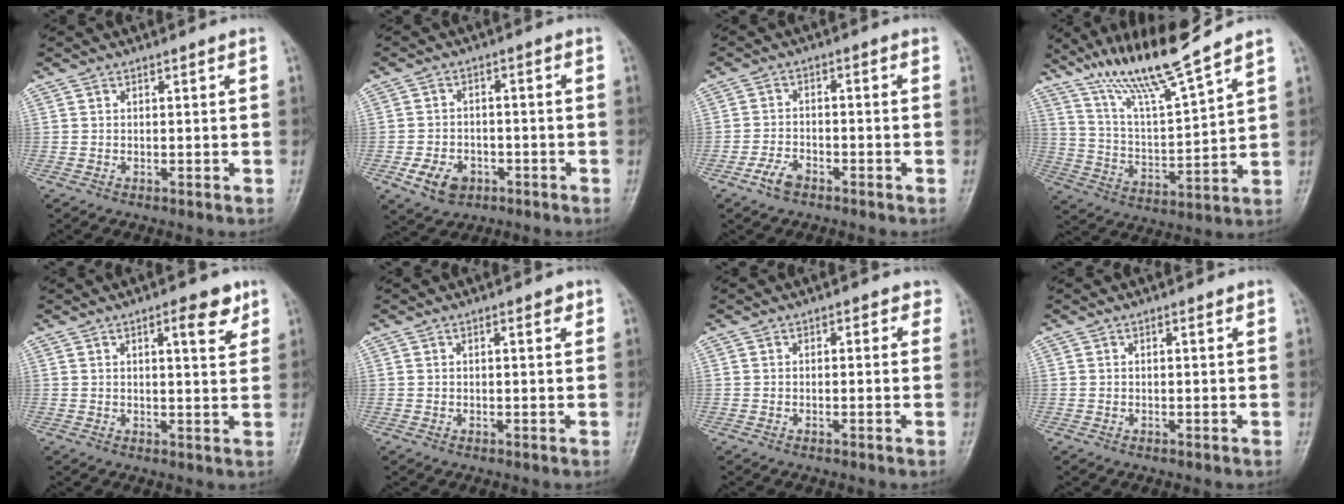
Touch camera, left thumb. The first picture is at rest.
{"total": 6.6, "force": [-3.0, 4.9, 3.3], "torque": [-0.046, 0.018, -0.046]}
{"total": 3.9, "force": [-2.7, 2.1, 2.0], "torque": [-0.037, 0.016, -0.052]}
{"total": 15.1, "force": [12.0, 0.7, 9.2], "torque": [-0.161, -0.064, 0.226]}
{"total": 5.4, "force": [2.9, 1.7, 4.2], "torque": [-0.047, -0.013, 0.038]}
{"total": 1.7, "force": [0.8, 0.6, 1.3], "torque": [-0.015, 0.000, 0.008]}
{"total": 1.6, "force": [0.6, 1.2, 0.8], "torque": [0.012, 0.003, -0.001]}
{"total": 0.6, "force": [0.3, 0.1, 0.4], "torque": [-0.008, 0.002, 0.003]}